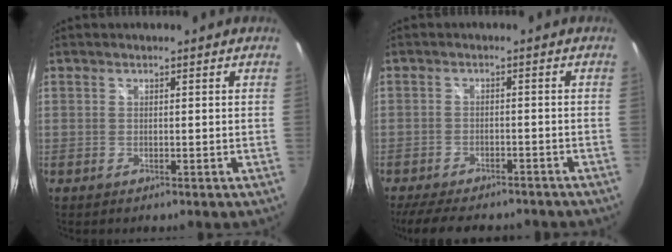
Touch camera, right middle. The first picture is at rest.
{"total": 12.0, "force": [-9.9, 4.0, 5.4], "torque": [-0.120, -0.020, -0.148]}